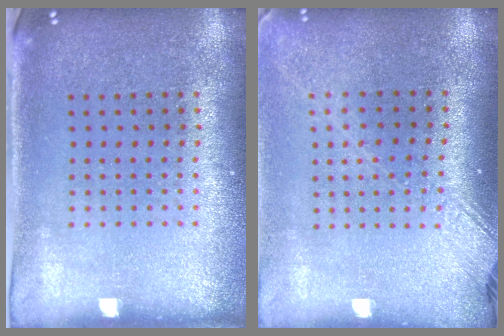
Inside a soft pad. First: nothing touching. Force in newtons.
{"total": 1.8, "press": 1.5, "slide": 1.1}